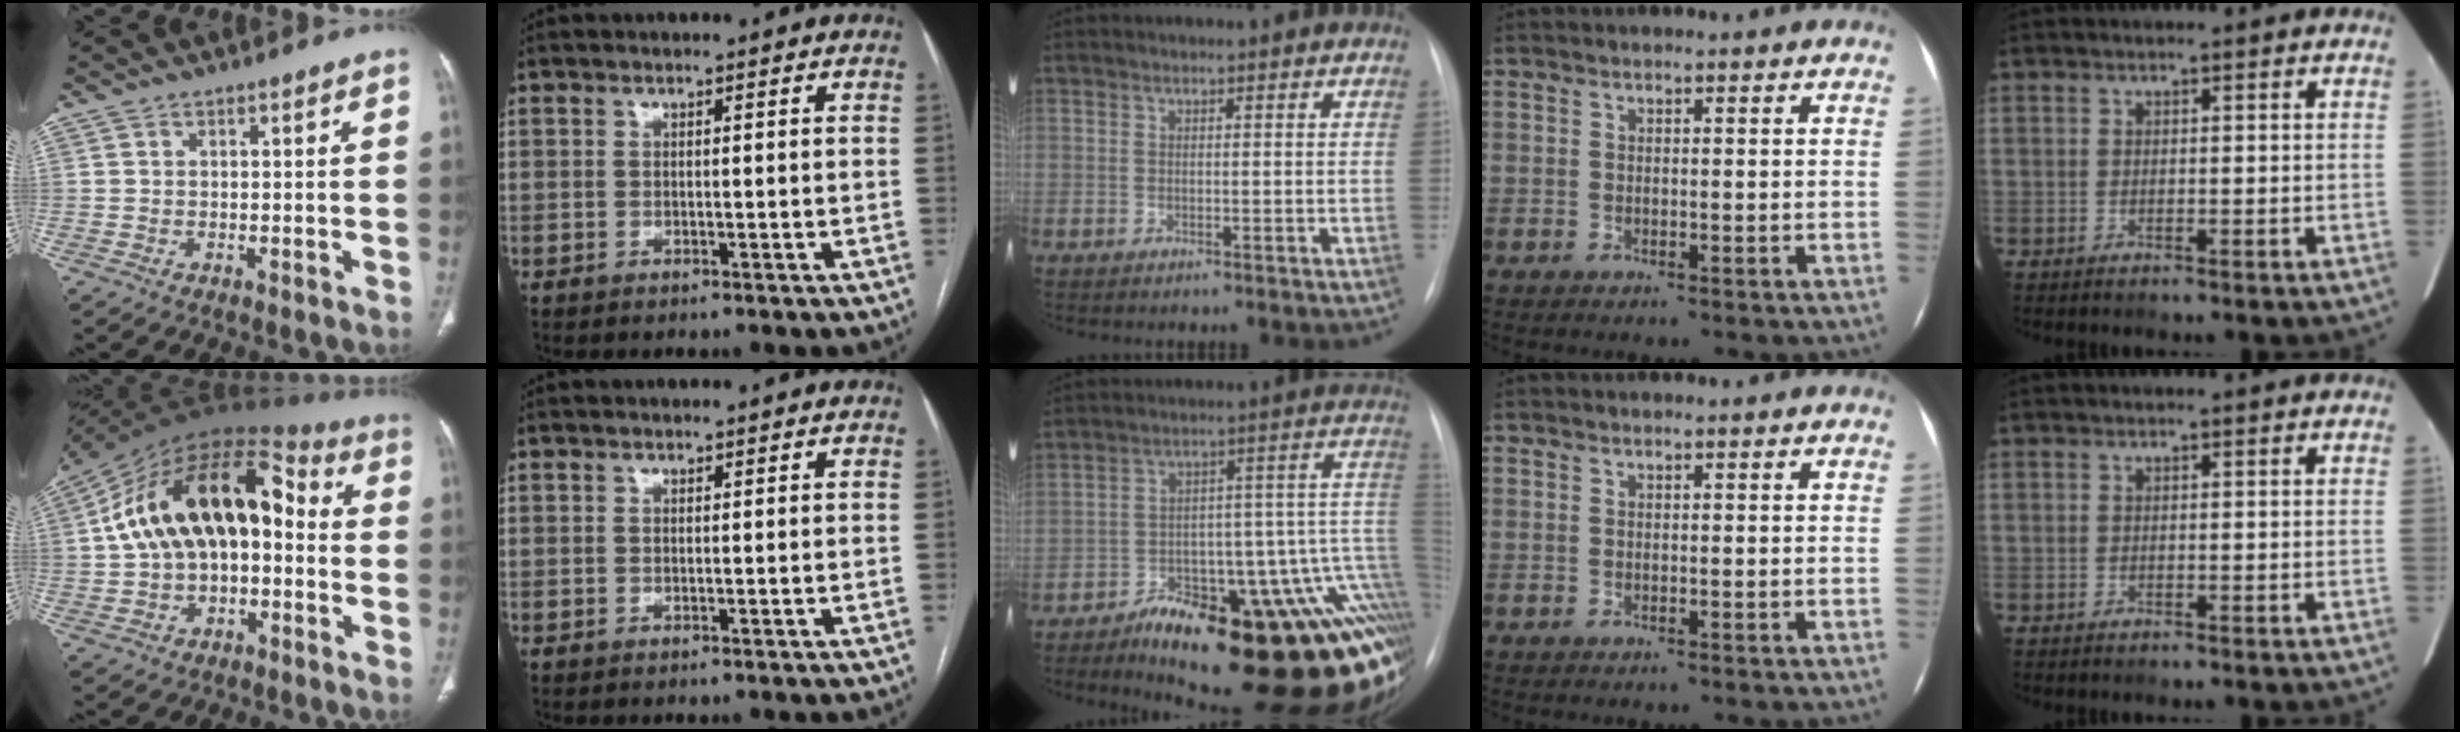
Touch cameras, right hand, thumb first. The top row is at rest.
{"thumb": {"total": 21.8, "force": [0.1, 12.9, 17.5], "torque": [-0.285, 0.053, -0.006]}, "middle": {"total": 28.4, "force": [-14.4, 7.7, 23.2], "torque": [-0.176, 0.028, -0.186]}}